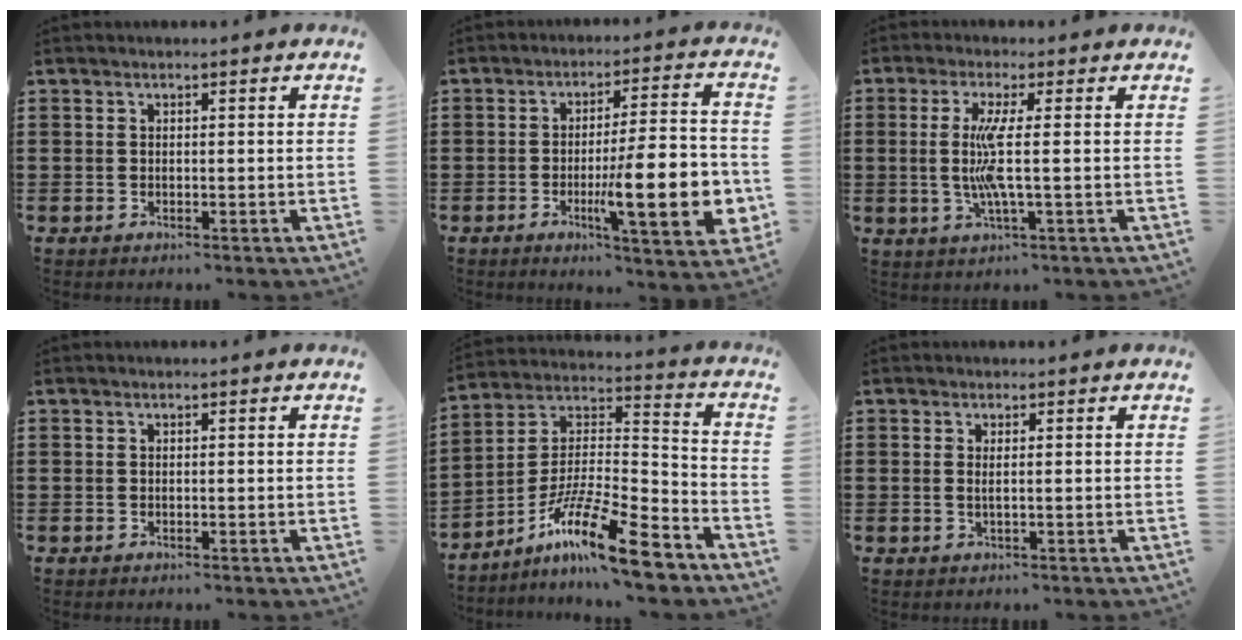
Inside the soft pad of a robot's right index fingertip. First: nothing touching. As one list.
[{"total": 14.9, "force": [-3.8, 3.3, 14.0], "torque": [-0.211, -0.008, -0.060]}, {"total": 6.4, "force": [-0.1, -0.1, 6.4], "torque": [-0.147, -0.022, -0.014]}, {"total": 0.0}, {"total": 15.7, "force": [-11.3, 2.5, 10.6], "torque": [-0.190, 0.027, -0.204]}, {"total": 1.0, "force": [0.1, -0.1, 1.0], "torque": [-0.020, -0.004, 0.001]}]